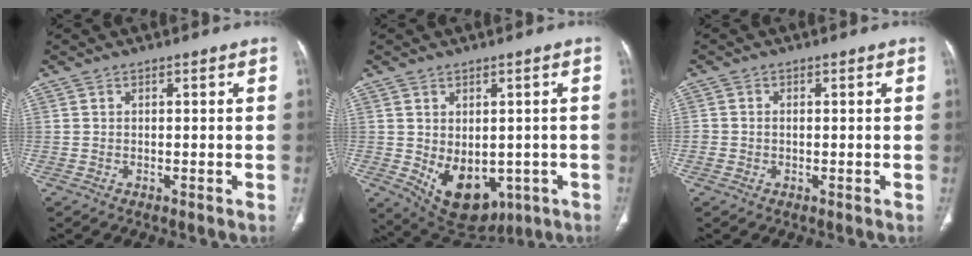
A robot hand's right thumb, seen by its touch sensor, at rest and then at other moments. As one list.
[{"total": 12.0, "force": [-3.4, 8.0, 8.3], "torque": [-0.099, -0.002, -0.026]}, {"total": 1.1, "force": [-0.2, 1.0, 0.3], "torque": [0.000, 0.004, -0.004]}]